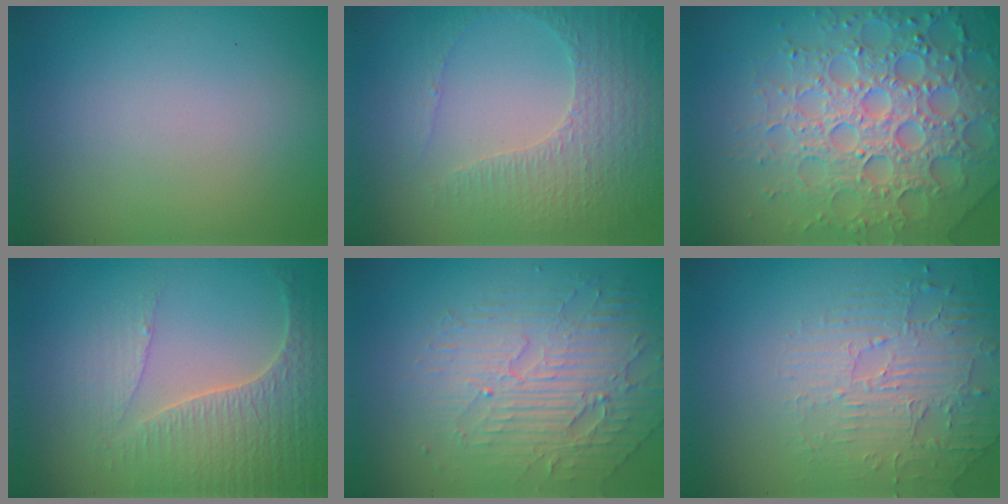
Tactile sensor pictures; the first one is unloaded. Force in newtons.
{"total": 4.6, "press": 3.3, "slide": 3.2}
{"total": 7.2, "press": 7.0, "slide": 1.7}
{"total": 3.9, "press": 3.8, "slide": 0.7}
{"total": 4.5, "press": 3.9, "slide": 2.2}
{"total": 2.6, "press": 2.1, "slide": 1.5}